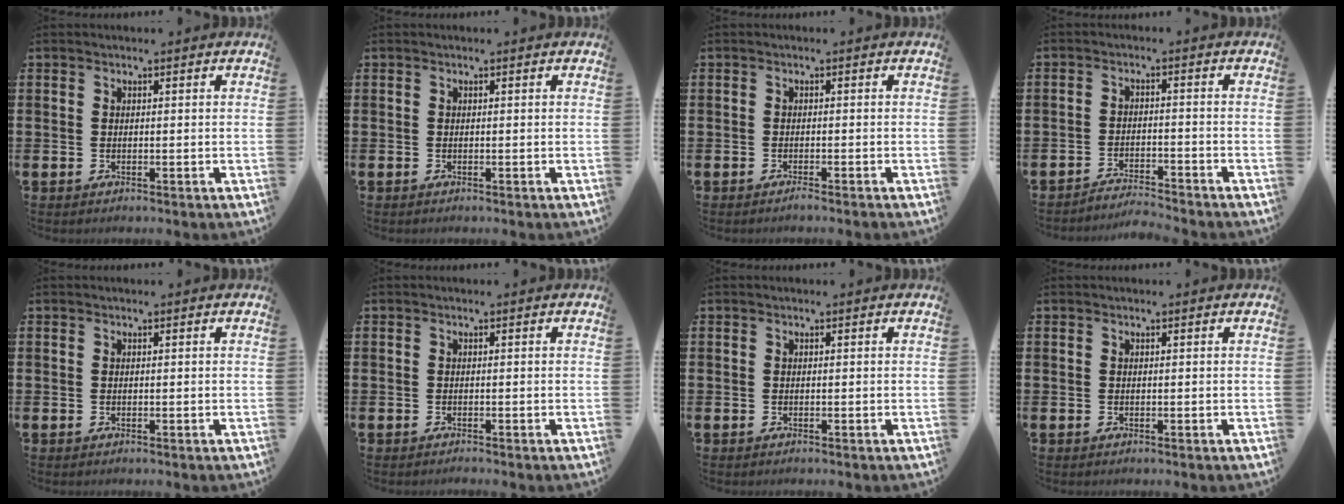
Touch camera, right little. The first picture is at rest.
{"total": 0.0}
{"total": 0.8, "force": [-0.7, -0.1, 0.4], "torque": [-0.006, -0.004, -0.013]}
{"total": 2.8, "force": [-2.8, -0.2, -0.1], "torque": [-0.003, 0.003, -0.061]}
{"total": 0.0}
{"total": 0.0}
{"total": 0.0}
{"total": 0.0}